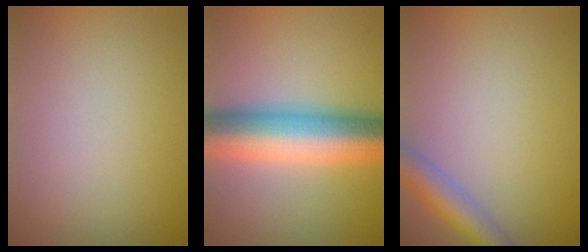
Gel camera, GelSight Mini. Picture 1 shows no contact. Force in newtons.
{"total": 9.8, "press": 9.8, "slide": 0.2}
{"total": 3.5, "press": 3.5, "slide": 0.1}